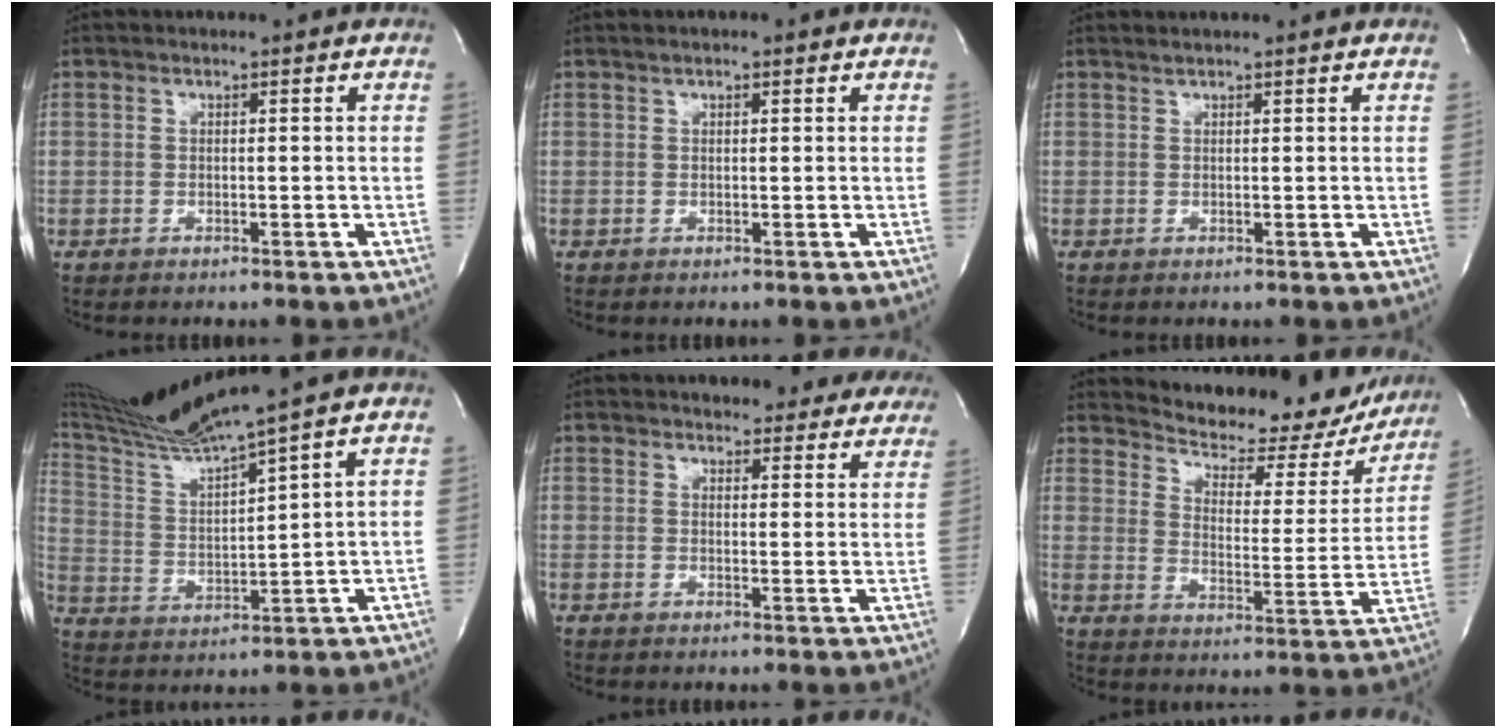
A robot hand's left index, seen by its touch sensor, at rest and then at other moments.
{"total": 1.2, "force": [0.6, 0.4, 1.0], "torque": [-0.021, 0.005, 0.005]}
{"total": 1.3, "force": [1.2, -0.4, 0.4], "torque": [-0.012, 0.008, 0.020]}
{"total": 11.2, "force": [9.7, -3.1, 4.8], "torque": [-0.099, -0.014, 0.190]}
{"total": 12.0, "force": [10.9, 3.8, 3.2], "torque": [-0.003, -0.008, 0.108]}
{"total": 20.0, "force": [18.1, 6.2, 5.8], "torque": [-0.076, -0.038, 0.223]}